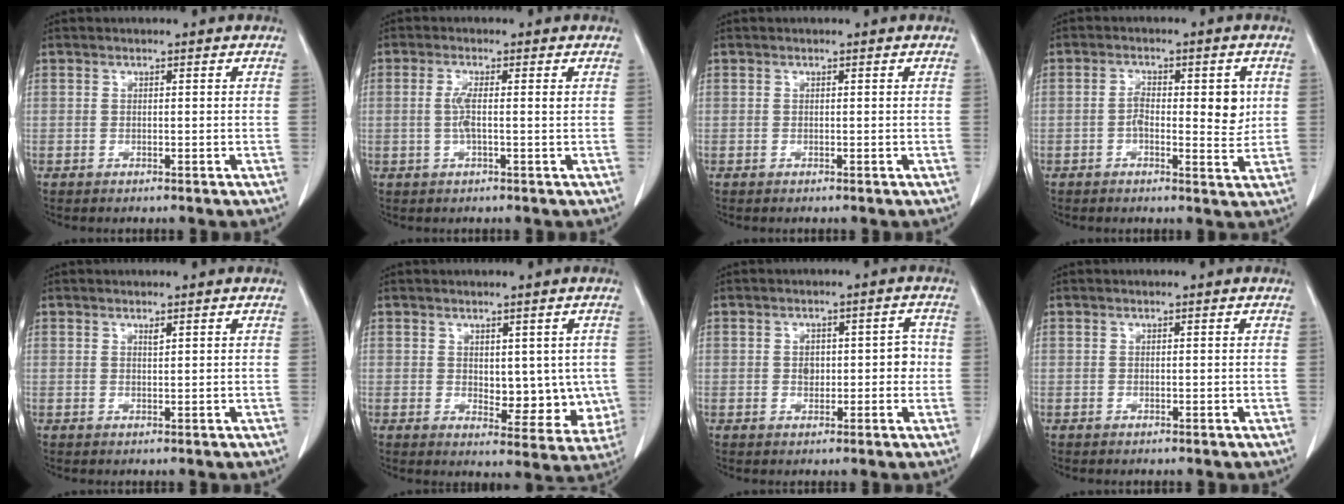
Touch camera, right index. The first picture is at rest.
{"total": 3.0, "force": [0.1, 0.4, 2.9], "torque": [-0.063, 0.001, 0.001]}
{"total": 0.0}
{"total": 6.9, "force": [0.4, 2.8, 6.3], "torque": [-0.088, 0.005, 0.005]}
{"total": 0.6, "force": [0.5, 0.0, 0.4], "torque": [-0.010, -0.004, 0.009]}
{"total": 8.5, "force": [0.2, 4.6, 7.1], "torque": [-0.069, -0.008, 0.014]}
{"total": 4.4, "force": [-0.1, 2.7, 3.5], "torque": [-0.042, 0.019, 0.003]}
{"total": 0.0}